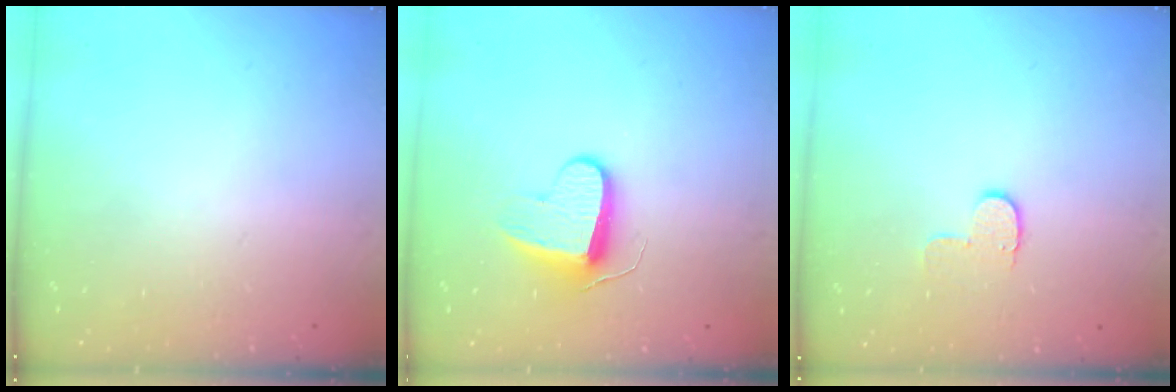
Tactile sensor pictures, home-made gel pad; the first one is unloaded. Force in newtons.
{"total": 8.9, "press": 8.9, "slide": 0.1}
{"total": 5.2, "press": 5.1, "slide": 0.6}